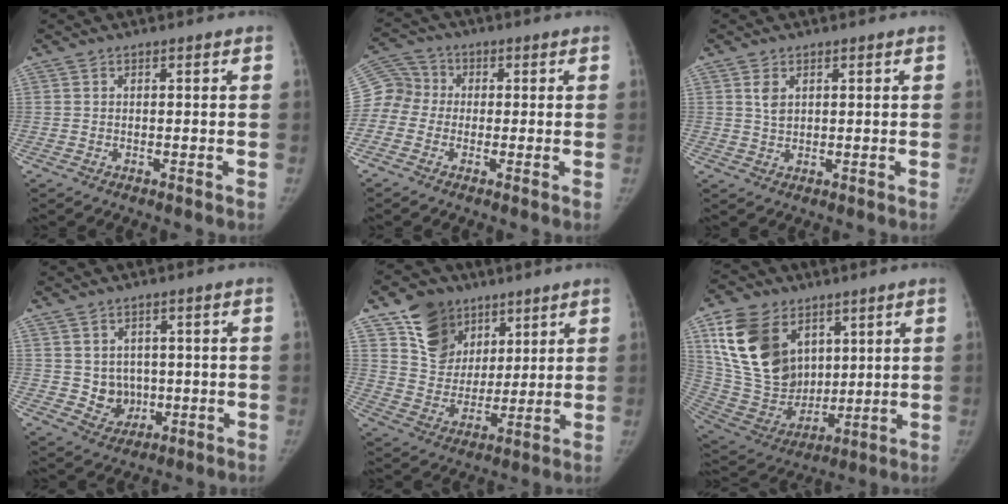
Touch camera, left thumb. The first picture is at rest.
{"total": 7.6, "force": [-0.7, 7.0, 2.8], "torque": [-0.045, 0.021, -0.023]}
{"total": 2.5, "force": [1.2, 1.5, 1.6], "torque": [-0.025, -0.006, 0.027]}
{"total": 5.4, "force": [0.1, 4.9, 2.4], "torque": [-0.005, -0.011, 0.014]}
{"total": 13.7, "force": [8.0, 10.2, 4.3], "torque": [-0.035, -0.047, 0.150]}
{"total": 21.1, "force": [8.9, 14.8, 12.3], "torque": [-0.214, -0.032, 0.179]}